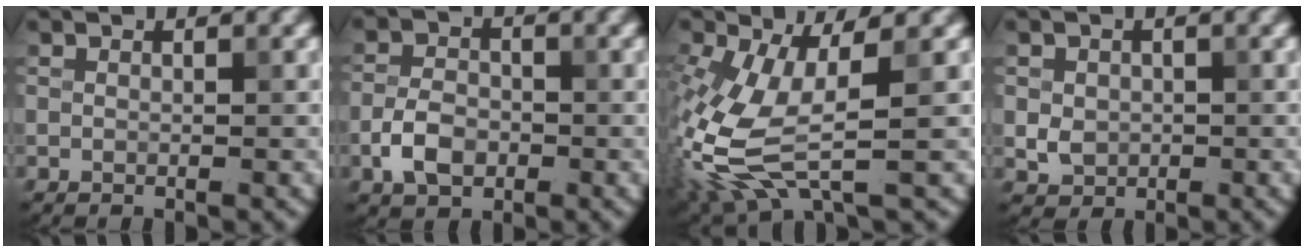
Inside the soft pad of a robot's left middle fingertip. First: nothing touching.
{"total": 3.6, "force": [-1.4, 2.4, 2.3], "torque": [-0.043, 0.003, -0.034]}
{"total": 7.9, "force": [-1.2, 3.3, 7.0], "torque": [-0.184, -0.008, -0.026]}
{"total": 1.9, "force": [-0.2, 1.7, 0.9], "torque": [-0.015, -0.002, -0.005]}